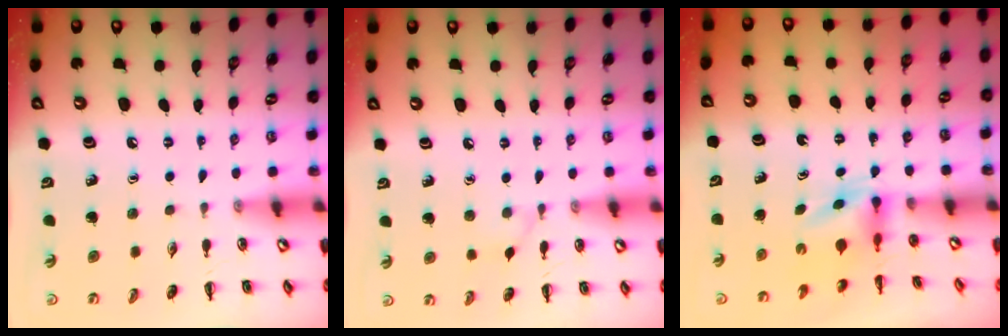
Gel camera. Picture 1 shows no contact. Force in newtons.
{"total": 3.8, "press": 3.5, "slide": 1.6}
{"total": 3.8, "press": 3.8, "slide": 0.7}